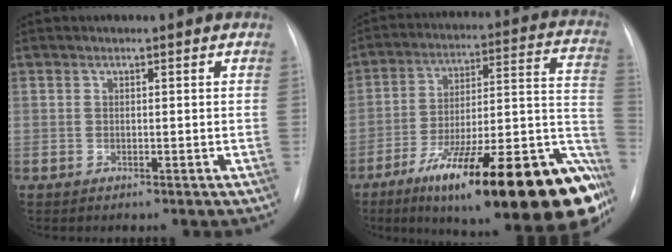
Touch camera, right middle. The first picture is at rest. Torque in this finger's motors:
{"motor_torque": [1.13, -1.01, 1.05, 0.21]}